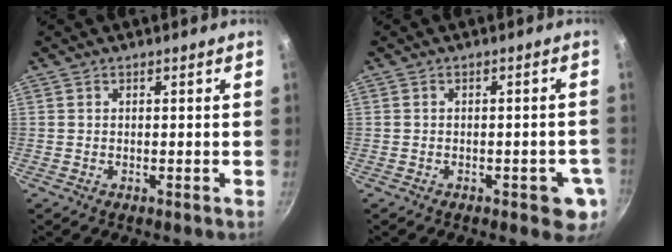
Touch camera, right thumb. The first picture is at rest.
{"total": 5.5, "force": [-1.9, 2.7, 4.4], "torque": [-0.029, 0.011, -0.018]}